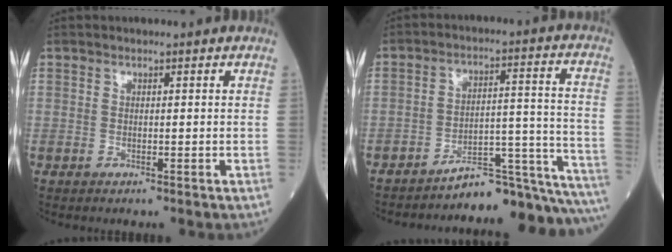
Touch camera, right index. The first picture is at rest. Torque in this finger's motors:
{"motor_torque": [0.51, -0.91, 0.21, 0.04]}